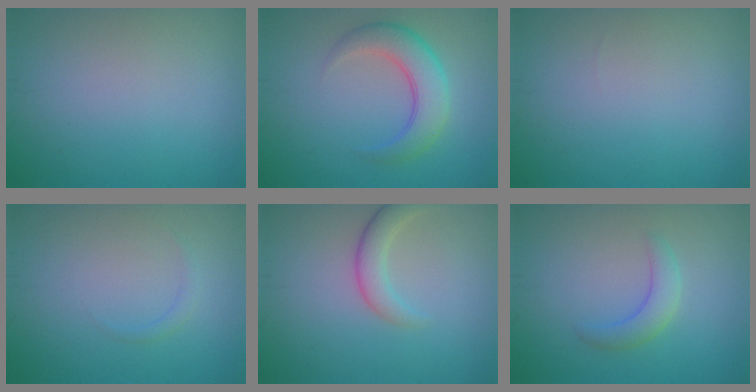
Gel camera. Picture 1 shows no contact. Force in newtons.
{"total": 4.7, "press": 4.7, "slide": 0.3}
{"total": 0.0}
{"total": 0.8, "press": 0.8, "slide": 0.1}
{"total": 2.6, "press": 2.6, "slide": 0.2}
{"total": 2.3, "press": 2.3, "slide": 0.2}